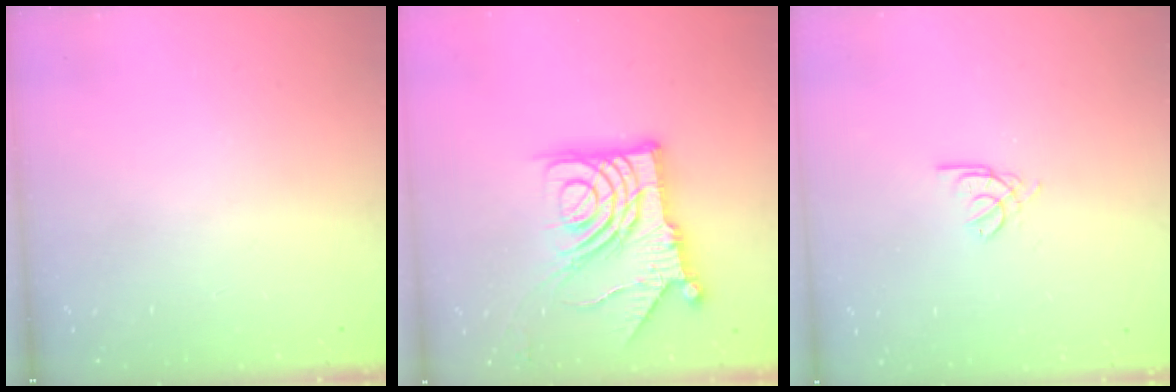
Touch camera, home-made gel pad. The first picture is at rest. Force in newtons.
{"total": 17.5, "press": 17.4, "slide": 1.9}
{"total": 2.2, "press": 2.1, "slide": 0.6}